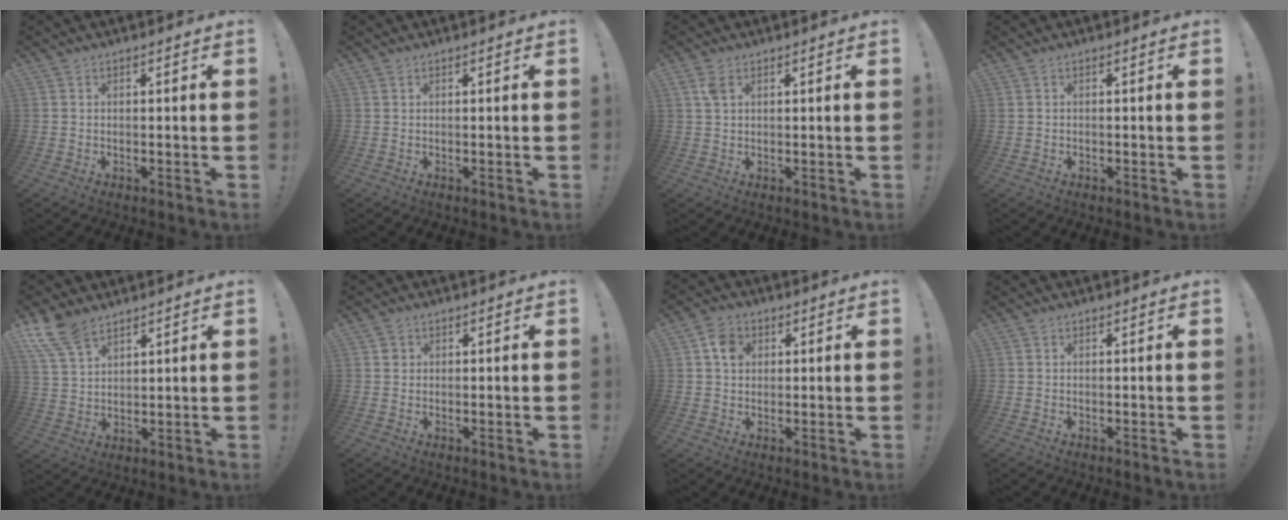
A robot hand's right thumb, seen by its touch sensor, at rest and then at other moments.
{"total": 0.5, "force": [0.3, 0.4, 0.2], "torque": [-0.011, 0.003, 0.008]}
{"total": 3.5, "force": [1.8, 1.9, 2.4], "torque": [-0.041, -0.002, 0.031]}
{"total": 0.0}
{"total": 9.5, "force": [6.9, 4.6, 4.5], "torque": [-0.097, -0.029, 0.139]}
{"total": 1.5, "force": [0.5, 1.4, 0.2], "torque": [0.005, -0.001, 0.008]}
{"total": 6.2, "force": [2.0, 5.1, 2.8], "torque": [-0.047, 0.006, 0.039]}
{"total": 0.0}